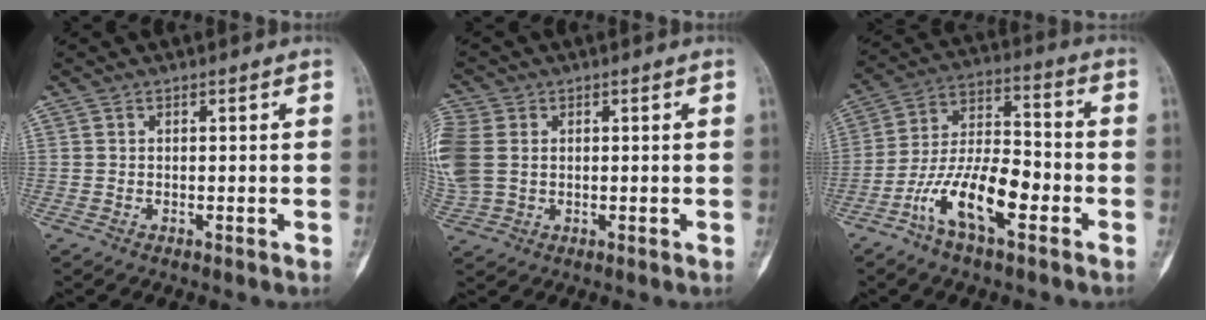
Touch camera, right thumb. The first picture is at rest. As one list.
[{"total": 10.5, "force": [1.2, 8.0, 6.7], "torque": [-0.191, 0.007, 0.030]}, {"total": 14.4, "force": [-6.3, 5.7, 11.6], "torque": [-0.211, 0.048, -0.118]}]